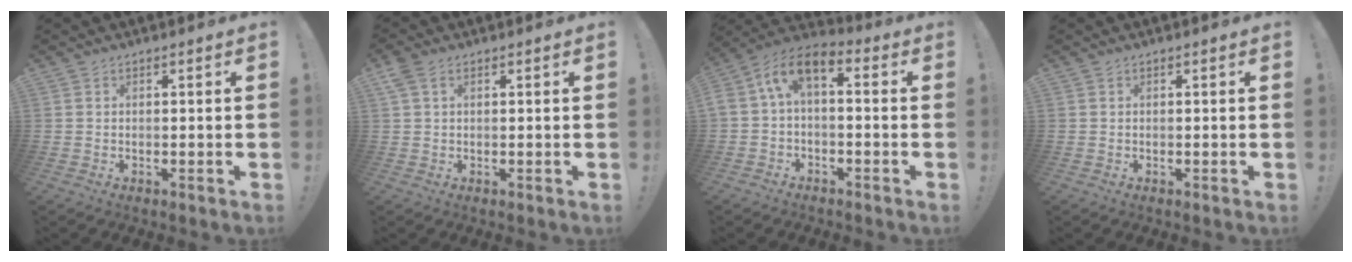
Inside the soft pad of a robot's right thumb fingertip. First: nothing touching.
{"total": 3.1, "force": [1.4, 1.9, 2.1], "torque": [-0.051, 0.009, 0.030]}
{"total": 6.7, "force": [0.5, 3.4, 5.7], "torque": [-0.107, 0.006, 0.012]}
{"total": 0.0}